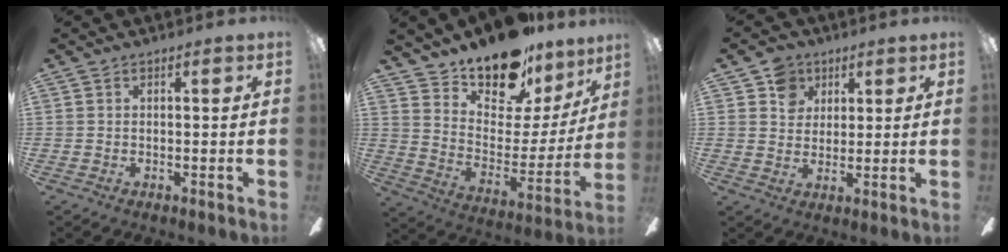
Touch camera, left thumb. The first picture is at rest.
{"total": 17.7, "force": [14.3, 7.9, 6.7], "torque": [-0.113, -0.111, 0.253]}
{"total": 6.5, "force": [3.6, 5.3, 1.5], "torque": [-0.029, 0.002, 0.065]}